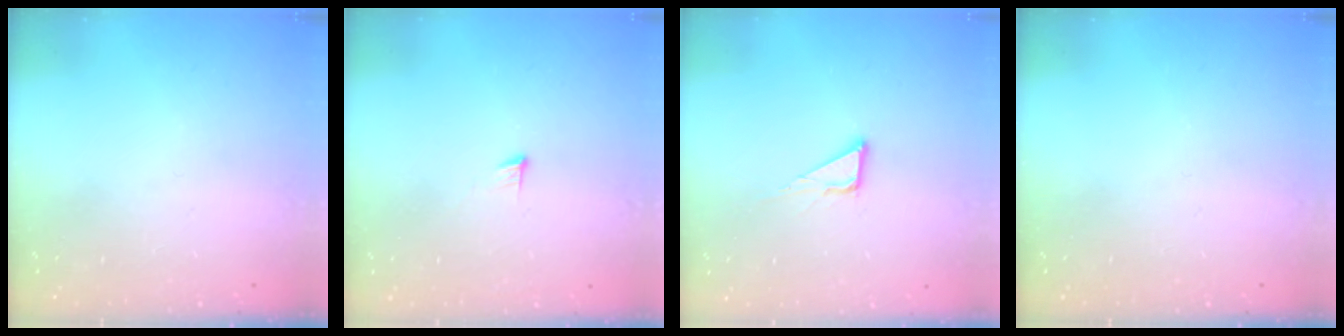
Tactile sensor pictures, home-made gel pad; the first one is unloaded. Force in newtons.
{"total": 3.3, "press": 3.3, "slide": 0.2}
{"total": 5.0, "press": 5.0, "slide": 0.1}
{"total": 0.0}